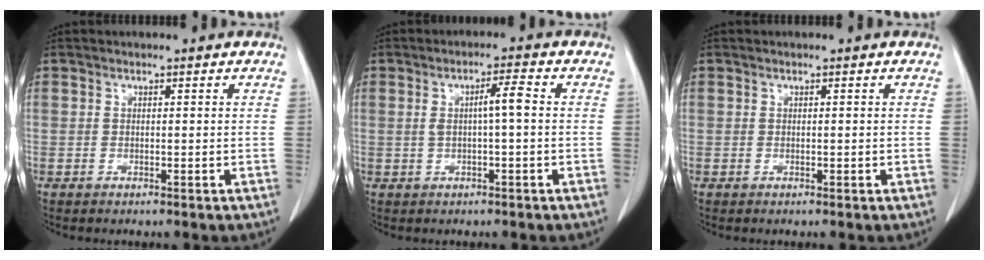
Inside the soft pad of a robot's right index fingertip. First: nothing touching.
{"total": 3.6, "force": [0.2, 0.1, 3.6], "torque": [-0.066, 0.006, 0.003]}
{"total": 0.0}